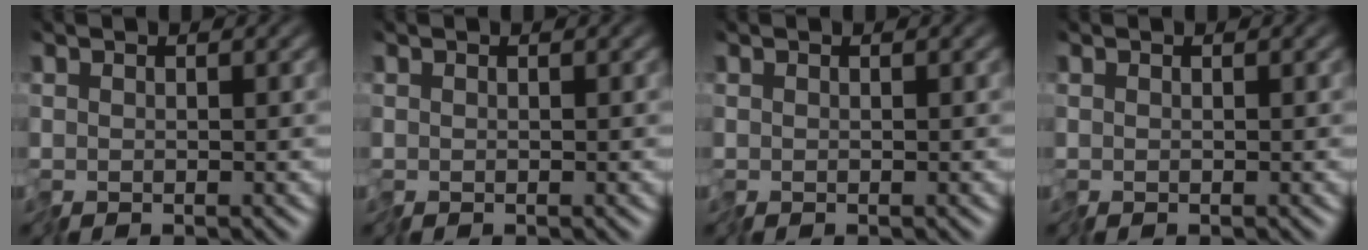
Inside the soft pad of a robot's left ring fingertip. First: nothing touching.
{"total": 0.0}
{"total": 0.0}
{"total": 0.0}